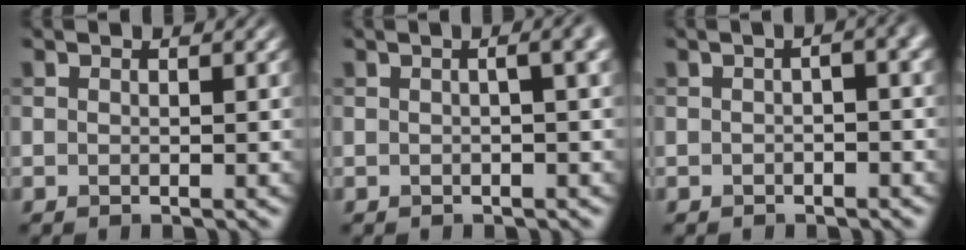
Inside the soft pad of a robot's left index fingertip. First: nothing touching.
{"total": 5.8, "force": [1.6, 2.9, 4.8], "torque": [-0.018, 0.042, -0.018]}
{"total": 4.2, "force": [0.5, 1.8, 3.8], "torque": [-0.032, 0.019, -0.005]}